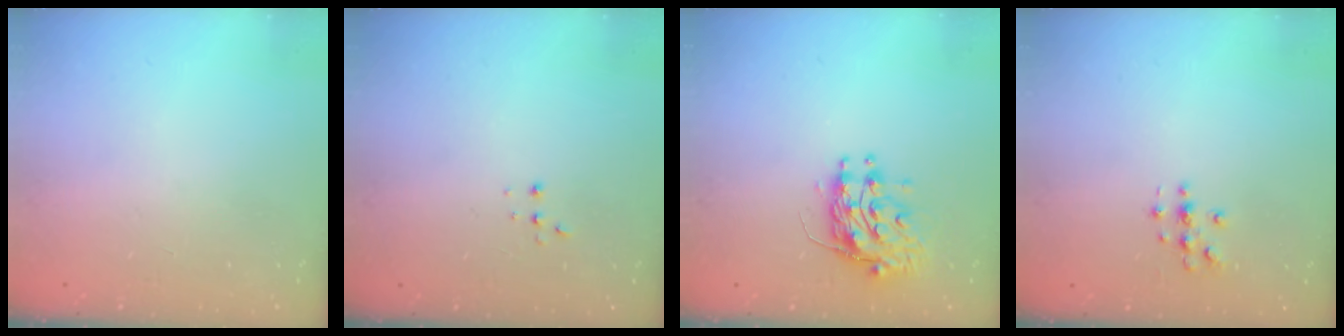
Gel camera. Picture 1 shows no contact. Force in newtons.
{"total": 2.2, "press": 2.2, "slide": 0.5}
{"total": 10.4, "press": 10.4, "slide": 0.9}
{"total": 3.0, "press": 3.0, "slide": 0.3}